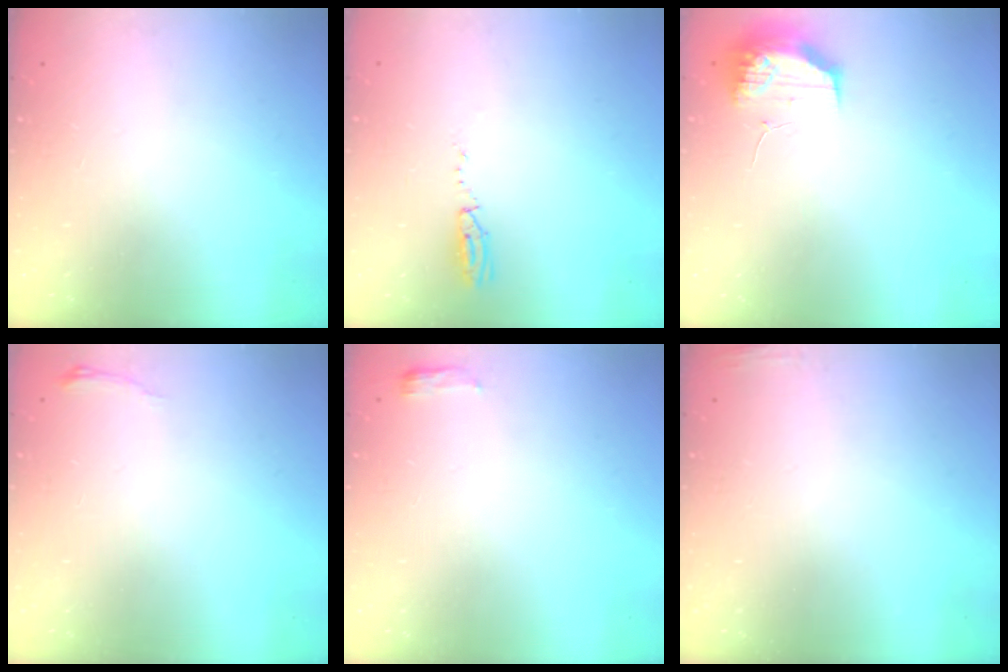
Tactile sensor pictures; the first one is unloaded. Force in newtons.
{"total": 3.5, "press": 2.8, "slide": 2.2}
{"total": 9.7, "press": 9.7, "slide": 0.9}
{"total": 3.1, "press": 3.1, "slide": 0.5}
{"total": 3.3, "press": 3.2, "slide": 1.0}
{"total": 3.1, "press": 3.0, "slide": 0.8}